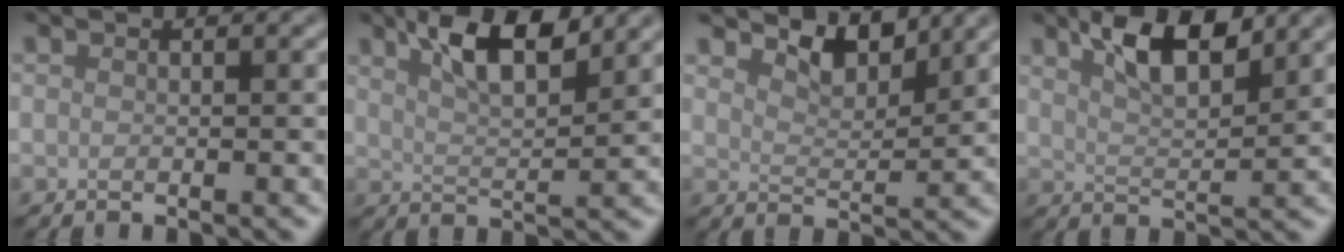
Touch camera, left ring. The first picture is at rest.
{"total": 5.6, "force": [3.4, 1.7, 4.2], "torque": [-0.072, 0.003, 0.056]}
{"total": 3.5, "force": [3.1, 0.9, 1.2], "torque": [-0.028, -0.010, 0.051]}
{"total": 5.4, "force": [3.3, 1.9, 3.9], "torque": [-0.069, 0.002, 0.055]}